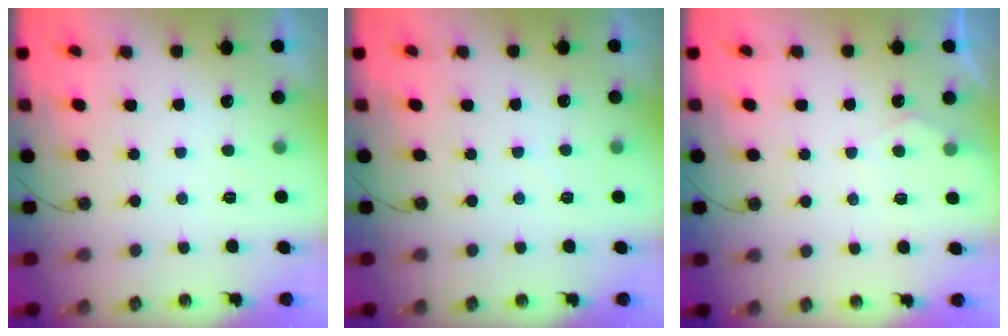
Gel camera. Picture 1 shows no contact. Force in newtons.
{"total": 3.5, "press": 3.5, "slide": 0.4}
{"total": 4.0, "press": 4.0, "slide": 0.5}